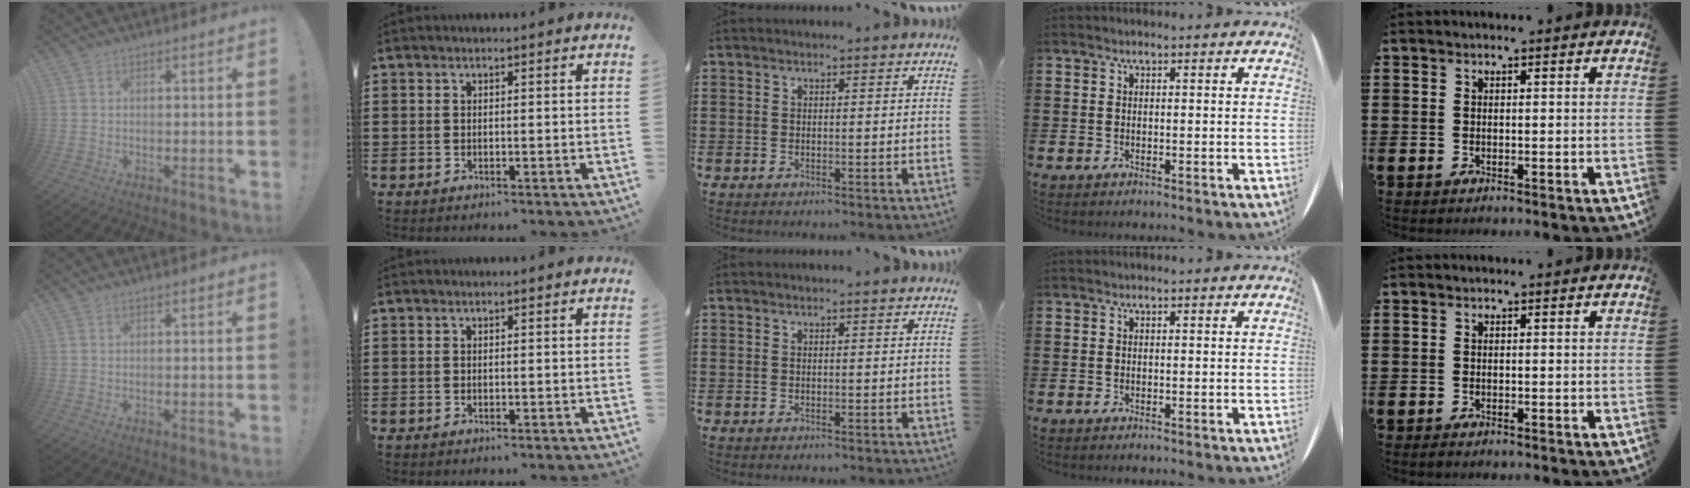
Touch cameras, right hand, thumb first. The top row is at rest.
{}